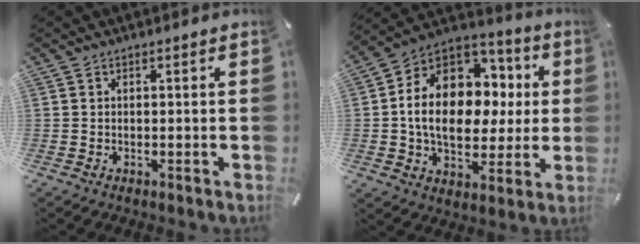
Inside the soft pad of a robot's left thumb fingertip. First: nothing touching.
{"total": 17.6, "force": [1.7, 13.5, 11.1], "torque": [-0.195, -0.015, 0.031]}